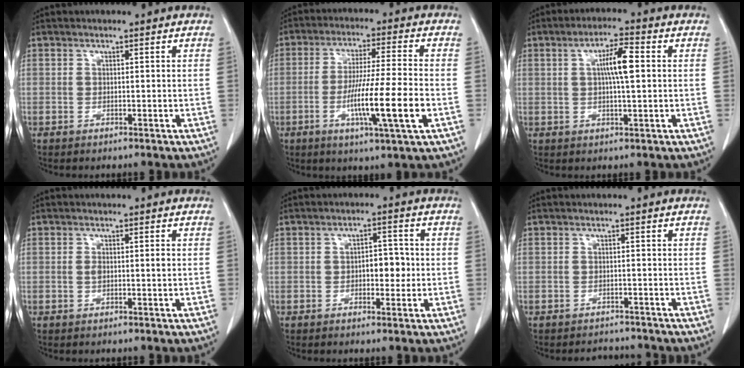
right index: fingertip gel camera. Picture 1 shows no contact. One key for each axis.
{"total": 11.9, "fx": -3.4, "fy": -0.4, "fz": 11.4, "tx": -0.209, "ty": -0.014, "tz": -0.063}
{"total": 5.9, "fx": 0.9, "fy": 0.7, "fz": 5.8, "tx": -0.102, "ty": 0.008, "tz": 0.015}
{"total": 1.8, "fx": 0.0, "fy": 0.5, "fz": 1.7, "tx": -0.037, "ty": 0.000, "tz": 0.002}
{"total": 4.1, "fx": -0.4, "fy": 2.1, "fz": 3.4, "tx": -0.046, "ty": 0.008, "tz": -0.003}
{"total": 3.0, "fx": -2.8, "fy": 1.0, "fz": -0.2, "tx": 0.004, "ty": -0.001, "tz": -0.039}